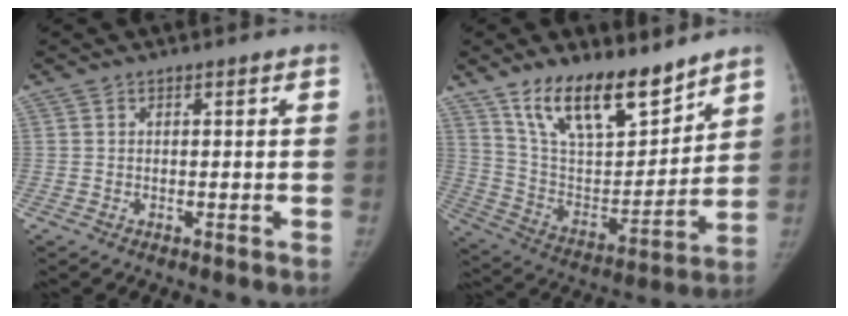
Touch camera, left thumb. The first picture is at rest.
{"total": 19.2, "force": [13.8, 7.6, 10.9], "torque": [-0.144, -0.079, 0.252]}